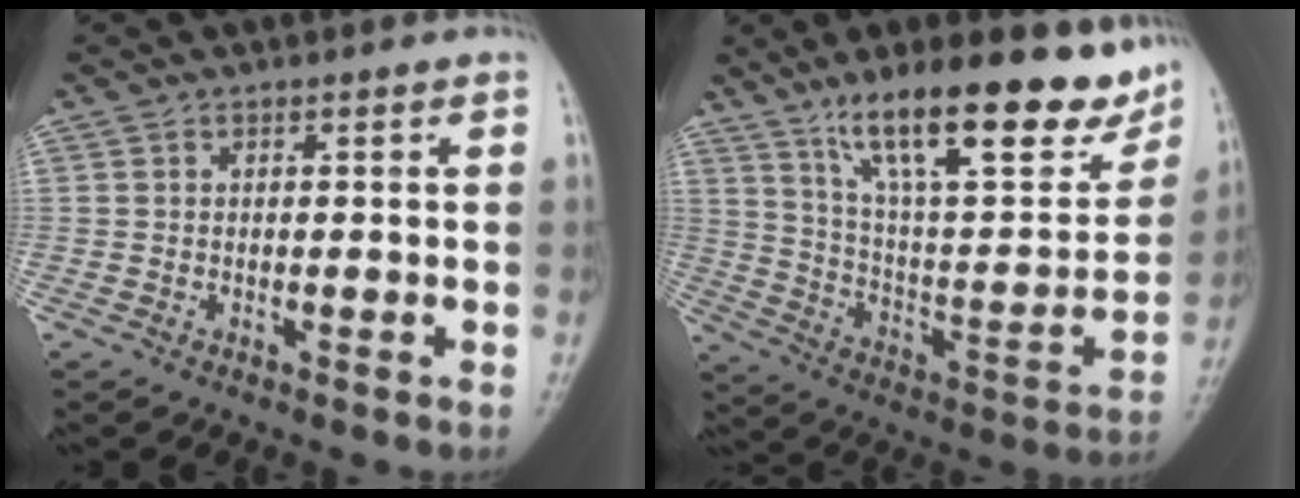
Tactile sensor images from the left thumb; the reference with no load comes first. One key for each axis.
{"total": 25.1, "fx": 15.8, "fy": 7.6, "fz": 17.9, "tx": -0.233, "ty": -0.052, "tz": 0.258}